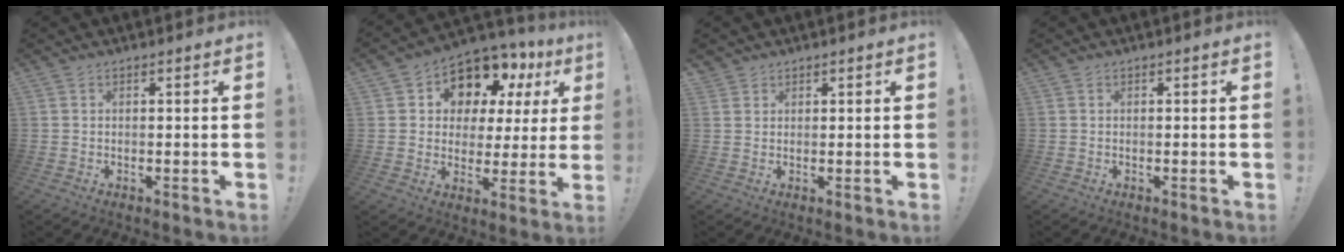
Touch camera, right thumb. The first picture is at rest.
{"total": 10.0, "force": [6.4, 6.8, 3.6], "torque": [-0.054, -0.063, 0.121]}
{"total": 1.7, "force": [1.5, 0.8, 0.1], "torque": [0.003, -0.009, 0.027]}
{"total": 0.0}